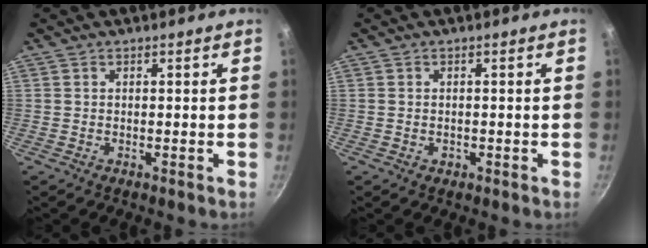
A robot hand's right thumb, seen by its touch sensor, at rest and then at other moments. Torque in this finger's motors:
{"motor_torque": [-0.30, 0.03, -0.22, 0.00, -0.02]}